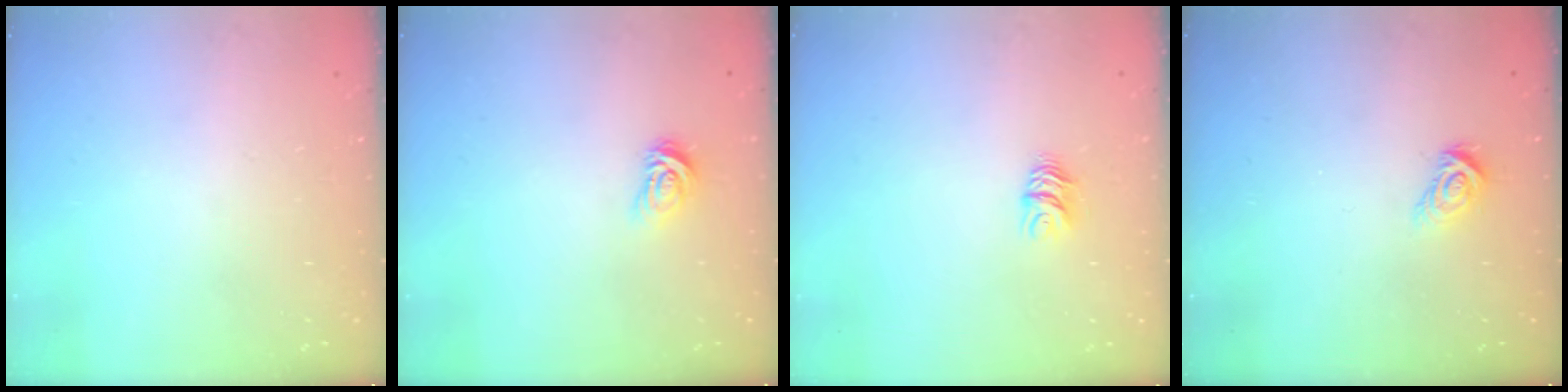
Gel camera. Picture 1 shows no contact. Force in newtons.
{"total": 3.8, "press": 3.8, "slide": 0.2}
{"total": 5.5, "press": 5.5, "slide": 0.2}
{"total": 6.0, "press": 6.0, "slide": 0.3}